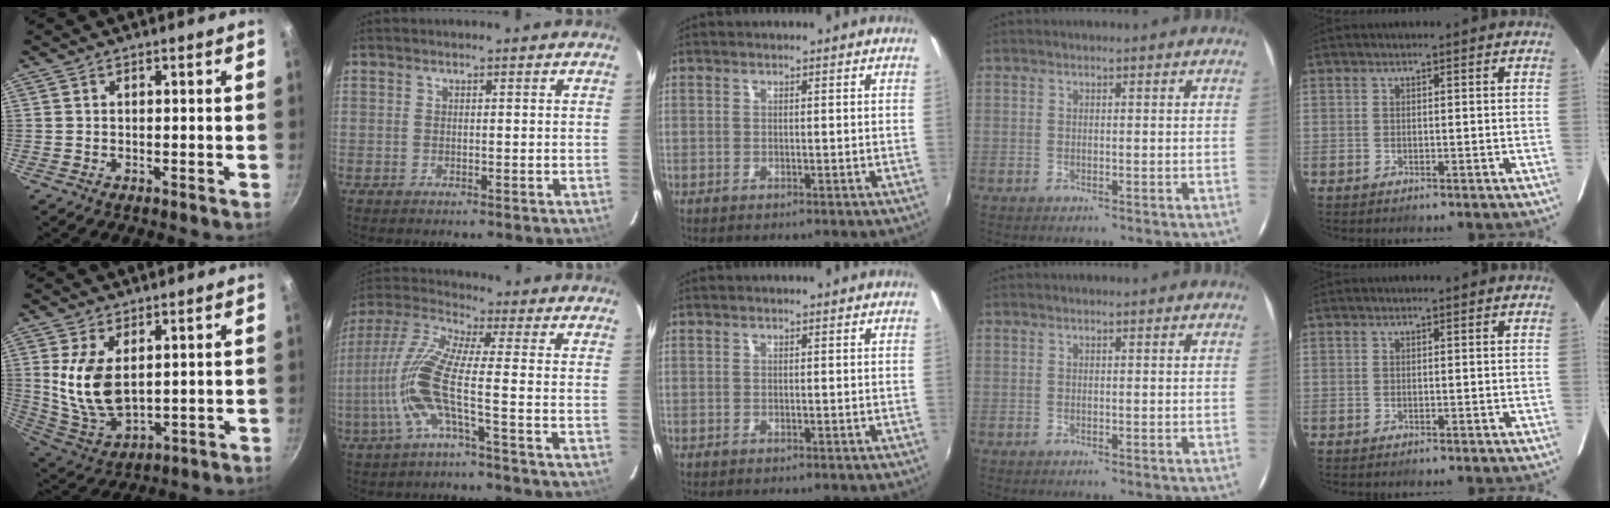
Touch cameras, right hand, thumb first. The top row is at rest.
{"thumb": {"total": 11.8, "force": [2.5, 6.6, 9.5], "torque": [-0.182, -0.029, 0.063]}, "index": {"total": 11.4, "force": [-3.1, 0.0, 11.0], "torque": [-0.235, 0.000, -0.064]}}